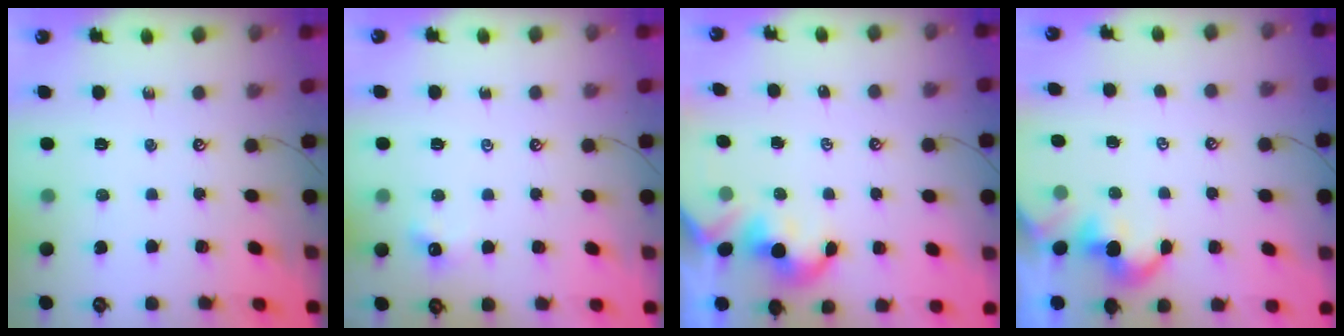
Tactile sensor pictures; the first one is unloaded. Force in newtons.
{"total": 2.2, "press": 2.2, "slide": 0.4}
{"total": 2.1, "press": 2.1, "slide": 0.2}
{"total": 2.9, "press": 2.9, "slide": 0.2}